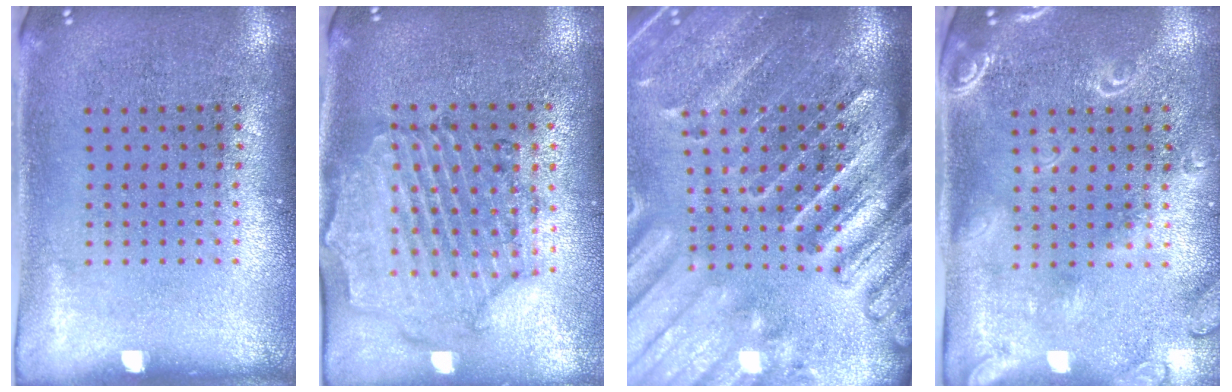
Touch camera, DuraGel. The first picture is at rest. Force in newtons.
{"total": 1.0, "press": 1.0, "slide": 0.3}
{"total": 4.0, "press": 3.4, "slide": 2.1}
{"total": 2.1, "press": 1.9, "slide": 1.0}